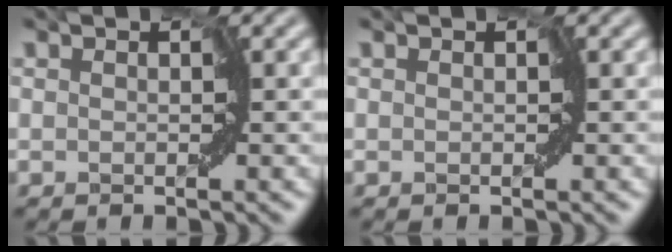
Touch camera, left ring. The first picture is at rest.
{"total": 0.0}